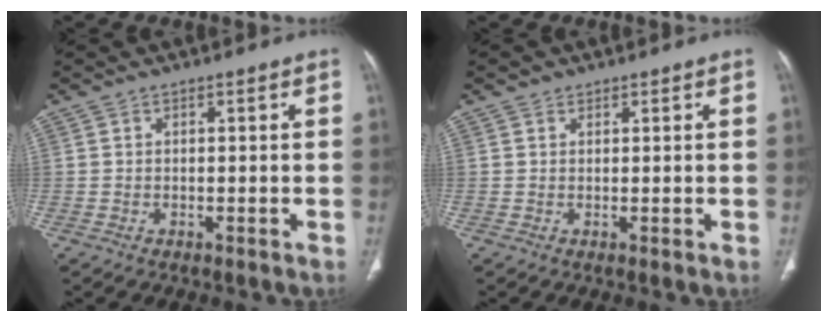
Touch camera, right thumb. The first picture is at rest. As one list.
[{"total": 1.1, "force": [0.8, 0.8, 0.2], "torque": [0.003, -0.005, 0.010]}]